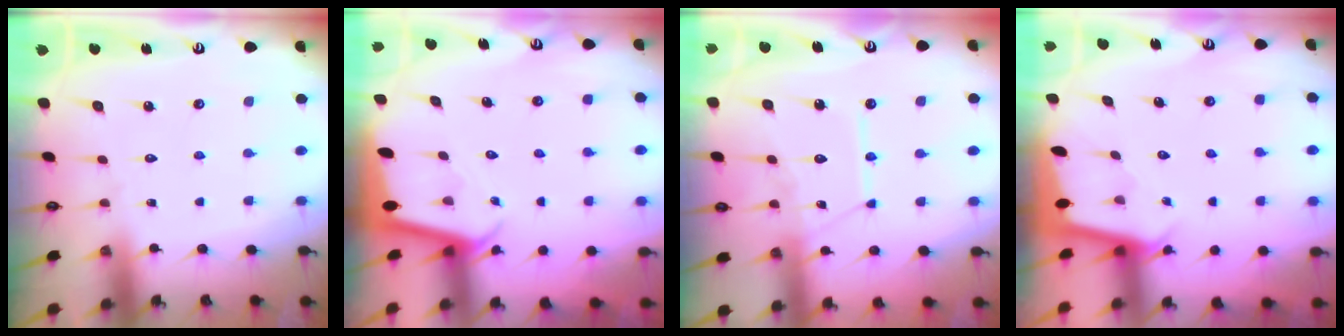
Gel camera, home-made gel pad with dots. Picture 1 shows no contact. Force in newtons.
{"total": 2.1, "press": 2.1, "slide": 0.2}
{"total": 11.6, "press": 11.6, "slide": 1.2}
{"total": 1.8, "press": 1.8, "slide": 0.1}